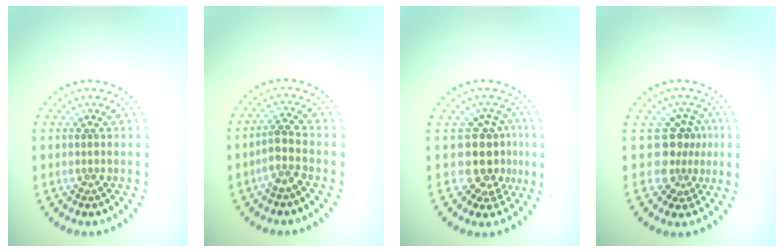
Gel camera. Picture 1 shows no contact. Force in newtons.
{"total": 2.1, "press": 1.7, "slide": 1.3}
{"total": 4.1, "press": 3.3, "slide": 2.5}
{"total": 3.4, "press": 2.3, "slide": 2.5}